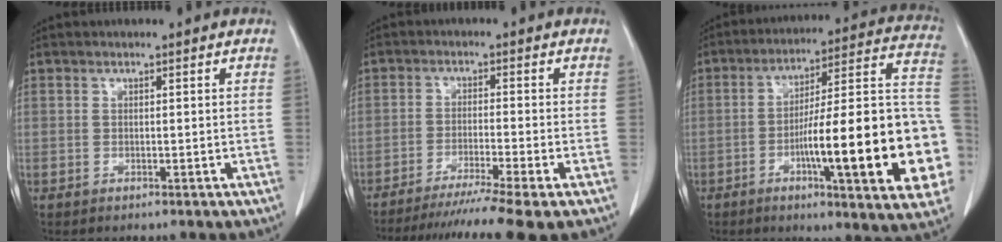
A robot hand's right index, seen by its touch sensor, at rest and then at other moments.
{"total": 12.1, "force": [-9.8, -1.9, 6.9], "torque": [-0.096, -0.035, -0.151]}
{"total": 25.6, "force": [-6.3, 3.0, 24.7], "torque": [-0.263, 0.016, -0.088]}